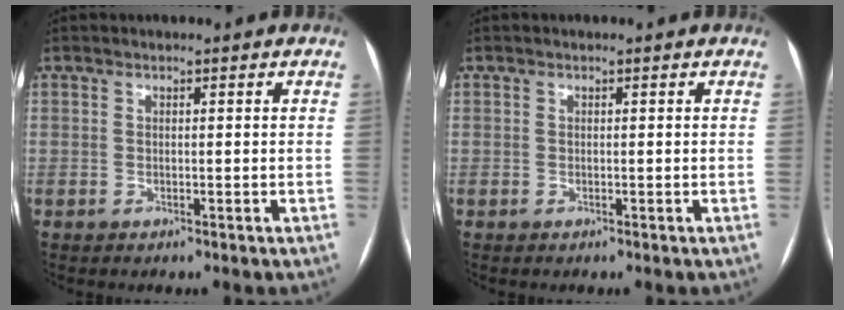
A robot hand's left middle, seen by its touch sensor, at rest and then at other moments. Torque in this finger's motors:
{"motor_torque": [0.11, -0.09, -0.03, -0.01]}